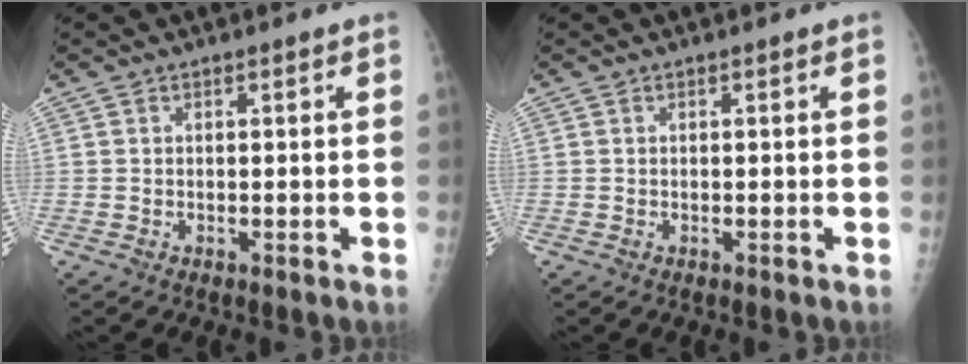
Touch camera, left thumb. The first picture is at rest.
{"total": 0.0}